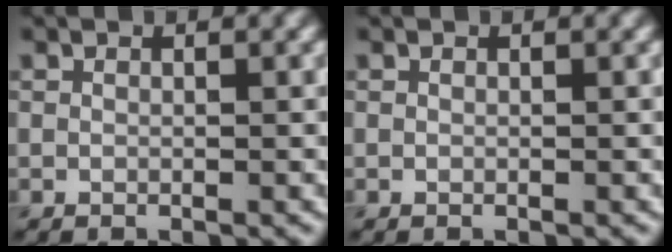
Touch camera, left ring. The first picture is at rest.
{"total": 0.0}